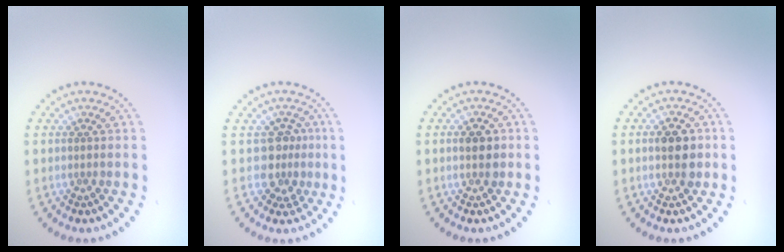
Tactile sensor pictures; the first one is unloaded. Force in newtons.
{"total": 2.5, "press": 1.9, "slide": 1.7}
{"total": 1.8, "press": 1.7, "slide": 0.1}
{"total": 3.0, "press": 3.0, "slide": 0.1}